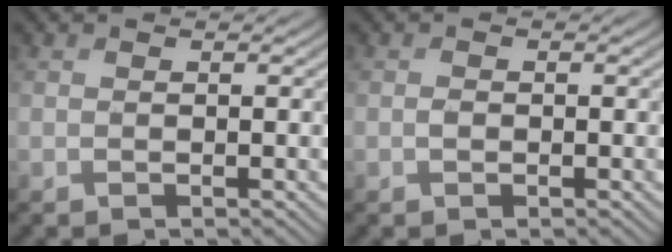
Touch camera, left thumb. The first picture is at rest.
{"total": 0.8, "force": [-0.5, 0.6, 0.3], "torque": [-0.005, -0.003, -0.009]}